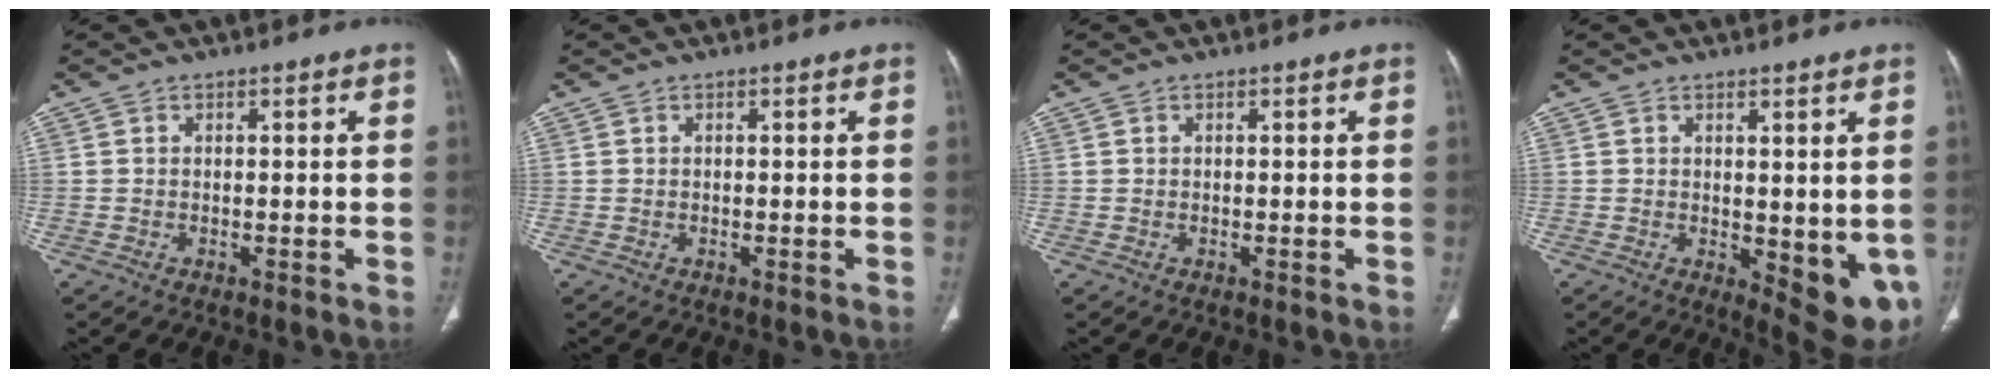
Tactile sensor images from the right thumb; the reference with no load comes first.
{"total": 0.0}
{"total": 0.0}
{"total": 9.2, "force": [-0.8, 3.7, 8.3], "torque": [-0.088, -0.024, 0.001]}